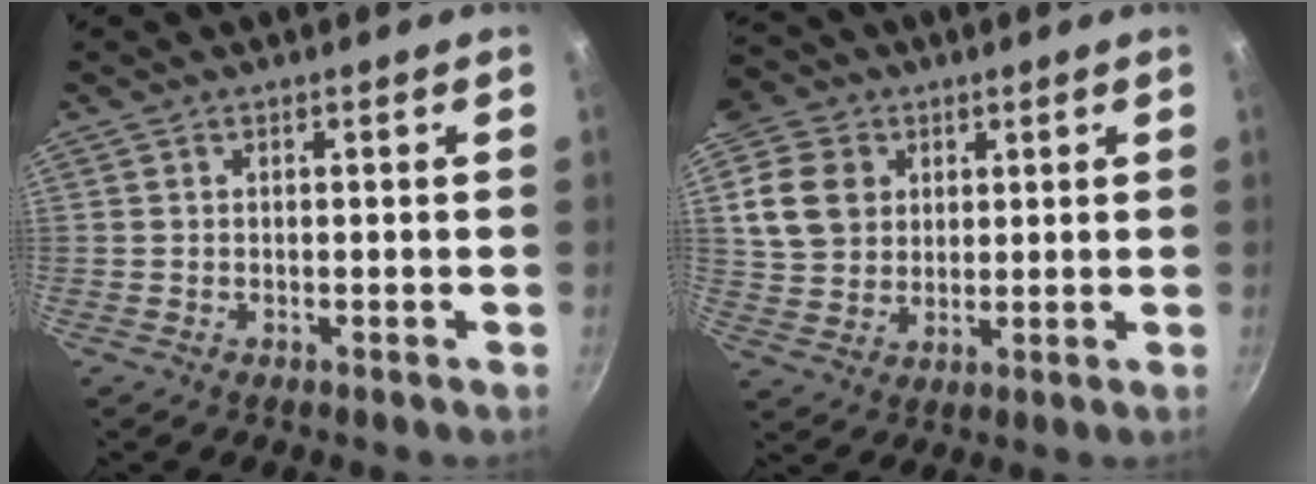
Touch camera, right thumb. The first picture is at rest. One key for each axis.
{"total": 11.6, "fx": 3.6, "fy": 9.7, "fz": 5.2, "tx": -0.068, "ty": -0.004, "tz": 0.068}